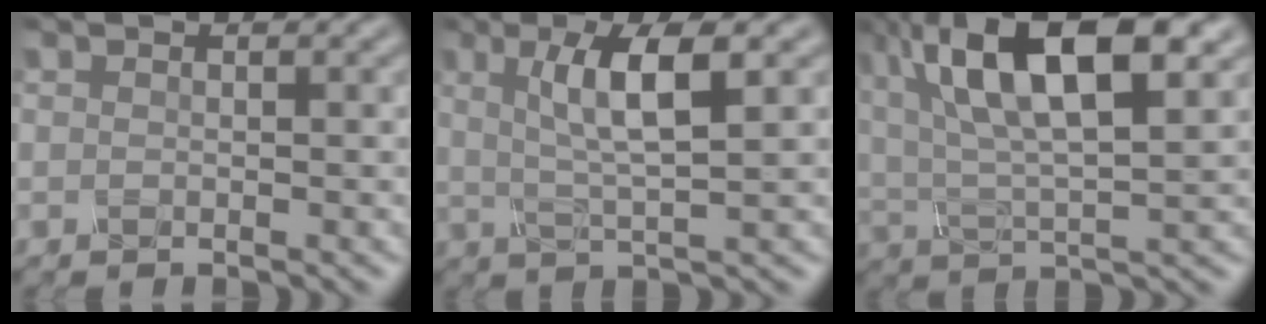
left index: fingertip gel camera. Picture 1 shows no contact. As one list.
[{"total": 5.7, "force": [1.4, 1.2, 5.4], "torque": [-0.098, -0.003, 0.025]}, {"total": 13.7, "force": [6.0, 5.2, 11.1], "torque": [-0.198, 0.018, 0.096]}]